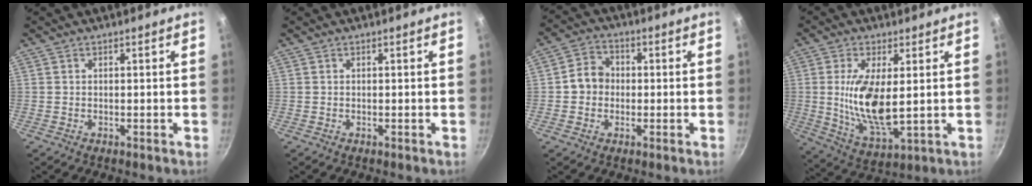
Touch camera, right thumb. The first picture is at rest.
{"total": 0.0}
{"total": 5.7, "force": [-0.3, 5.0, 2.7], "torque": [-0.015, 0.016, -0.017]}
{"total": 12.5, "force": [1.2, 5.0, 11.4], "torque": [-0.220, -0.019, 0.030]}